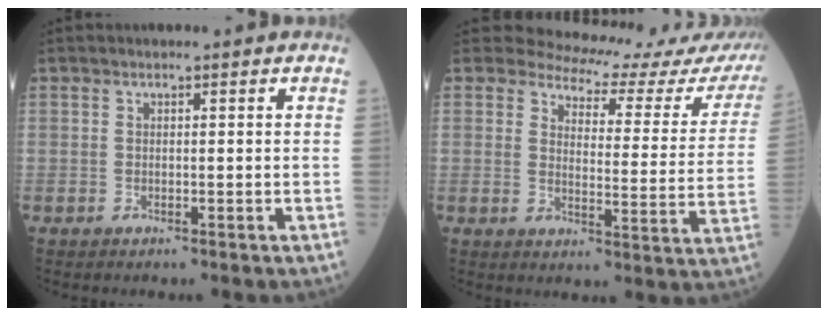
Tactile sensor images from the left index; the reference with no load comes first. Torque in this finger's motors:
{"motor_torque": [0.86, -1.28, -0.16, -0.05]}